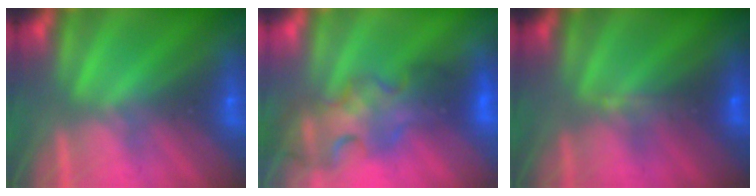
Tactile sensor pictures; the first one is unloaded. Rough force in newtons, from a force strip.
{"total": 4.6}
{"total": 2.9}